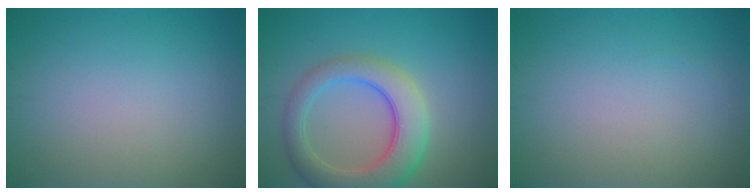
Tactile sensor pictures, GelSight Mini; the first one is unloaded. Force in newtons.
{"total": 6.5, "press": 6.5, "slide": 0.5}
{"total": 0.0}